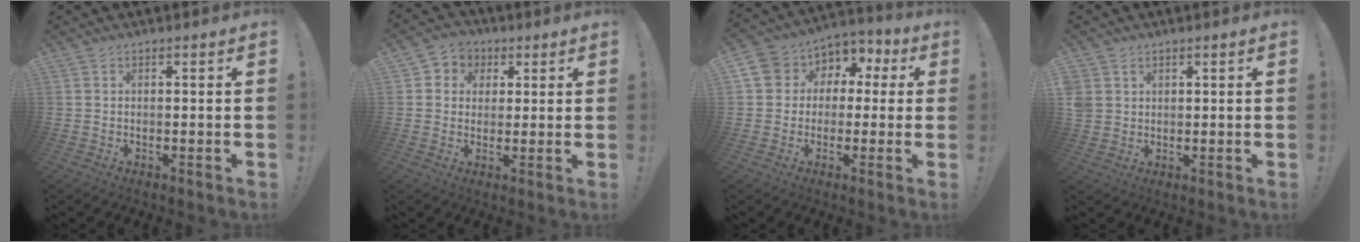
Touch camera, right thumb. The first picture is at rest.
{"total": 5.7, "force": [0.7, 5.4, 1.5], "torque": [-0.013, 0.000, 0.017]}
{"total": 7.7, "force": [0.7, 7.1, 2.7], "torque": [-0.035, -0.006, 0.015]}
{"total": 3.4, "force": [1.6, 2.8, 0.9], "torque": [-0.023, -0.008, 0.031]}